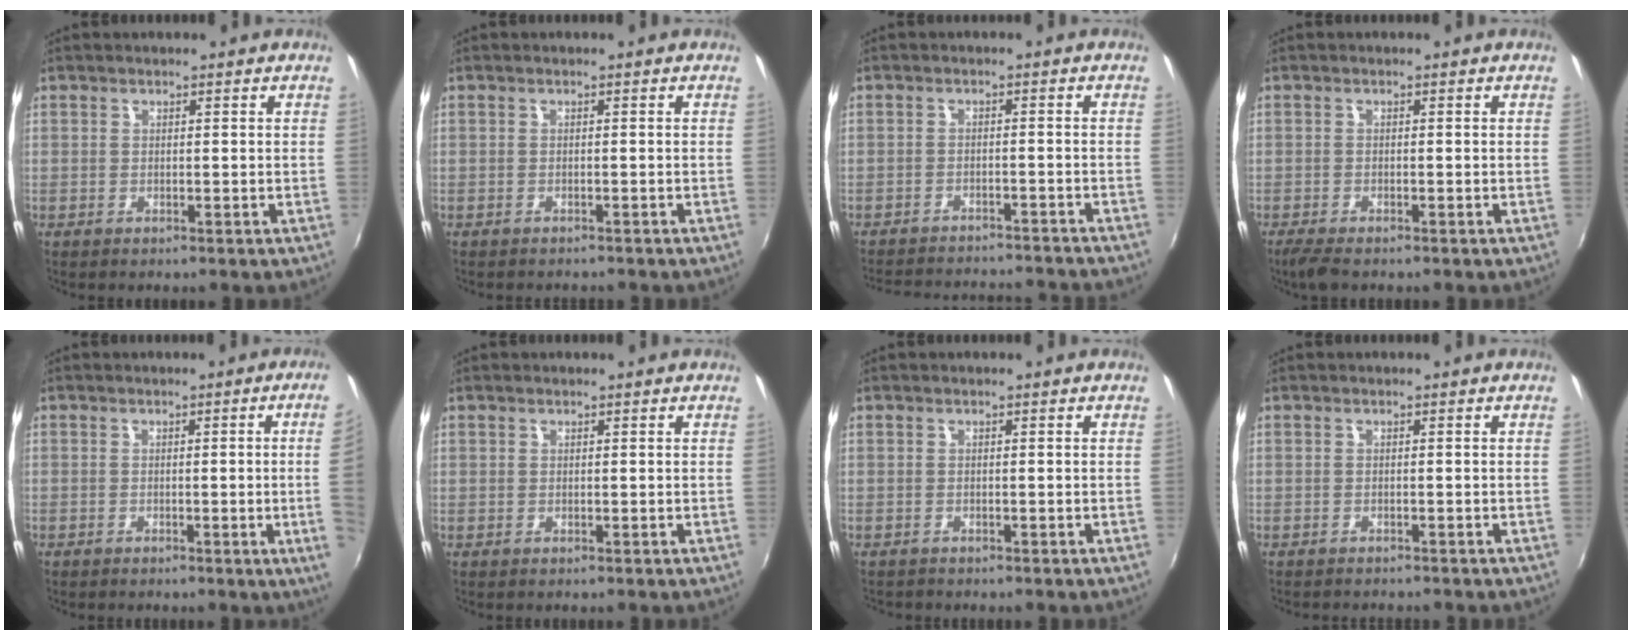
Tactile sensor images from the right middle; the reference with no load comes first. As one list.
[{"total": 2.5, "force": [-2.3, 0.4, 0.8], "torque": [-0.025, -0.016, -0.032]}, {"total": 17.8, "force": [-16.2, 3.1, 6.6], "torque": [-0.128, -0.013, -0.217]}, {"total": 3.6, "force": [-2.8, 0.7, 2.1], "torque": [-0.051, -0.013, -0.050]}, {"total": 6.0, "force": [-0.2, -1.8, 5.8], "torque": [-0.084, -0.015, 0.000]}, {"total": 0.0}, {"total": 1.2, "force": [-1.1, 0.4, 0.1], "torque": [-0.006, -0.001, -0.017]}, {"total": 2.8, "force": [-2.6, 0.3, 0.9], "torque": [-0.027, -0.016, -0.040]}]